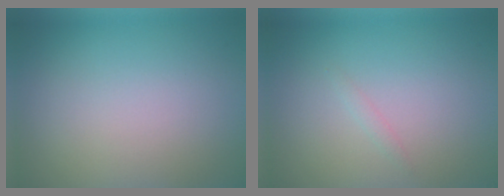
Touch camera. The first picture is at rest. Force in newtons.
{"total": 0.5, "press": 0.5, "slide": 0.0}